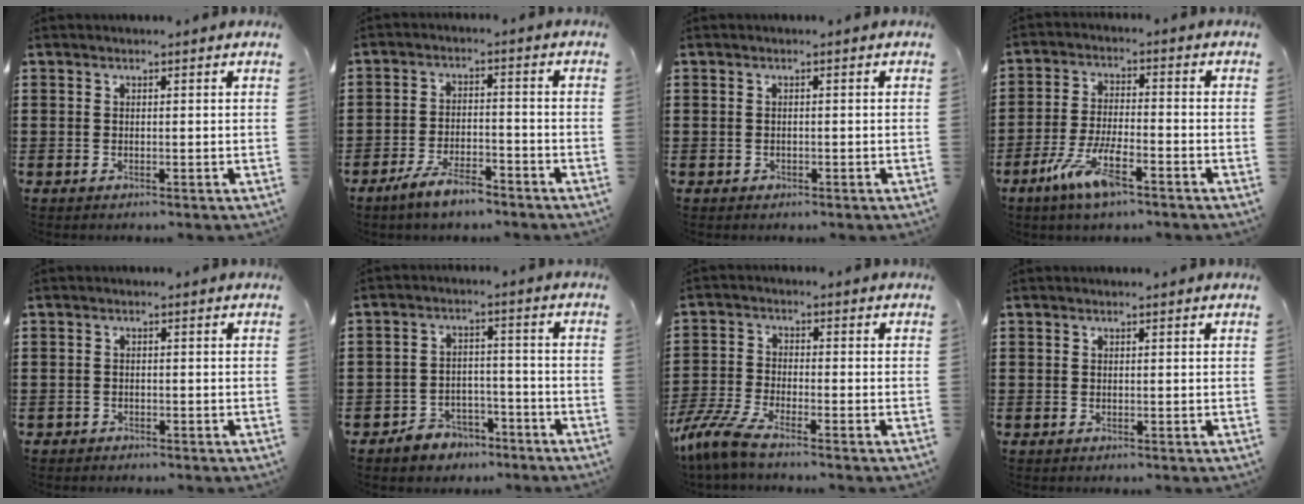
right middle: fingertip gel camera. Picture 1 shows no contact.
{"total": 5.7, "force": [-4.6, 1.4, 3.1], "torque": [-0.068, 0.000, -0.091]}
{"total": 0.5, "force": [-0.2, 0.5, 0.1], "torque": [-0.004, 0.004, -0.006]}
{"total": 8.1, "force": [-4.6, 2.1, 6.4], "torque": [-0.139, -0.006, -0.086]}
{"total": 1.1, "force": [-1.0, 0.5, -0.1], "torque": [-0.002, 0.004, -0.023]}
{"total": 4.4, "force": [-3.9, 1.8, 0.4], "torque": [-0.011, 0.013, -0.080]}
{"total": 5.9, "force": [-4.9, 0.5, 3.2], "torque": [-0.094, -0.020, -0.104]}
{"total": 0.0}